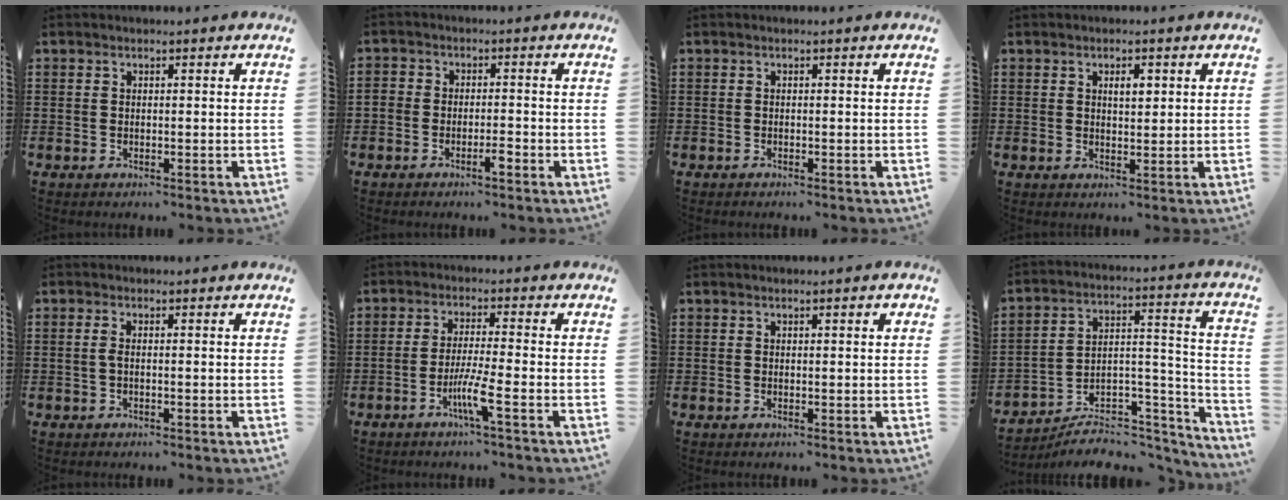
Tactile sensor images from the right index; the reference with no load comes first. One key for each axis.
{"total": 2.4, "fx": -1.8, "fy": 1.0, "fz": 1.2, "tx": -0.023, "ty": 0.008, "tz": -0.036}
{"total": 0.0}
{"total": 2.2, "fx": 0.8, "fy": 0.8, "fz": 1.8, "tx": -0.030, "ty": 0.003, "tz": 0.010}
{"total": 1.2, "fx": -0.3, "fy": 0.2, "fz": 1.2, "tx": -0.024, "ty": -0.001, "tz": -0.005}
{"total": 5.5, "fx": -2.7, "fy": -0.2, "fz": 4.7, "tx": -0.092, "ty": -0.012, "tz": -0.052}
{"total": 0.6, "fx": 0.3, "fy": 0.1, "fz": 0.5, "tx": -0.009, "ty": 0.002, "tz": 0.006}
{"total": 6.6, "fx": -5.7, "fy": 2.6, "fz": 2.2, "tx": -0.030, "ty": 0.013, "tz": -0.105}